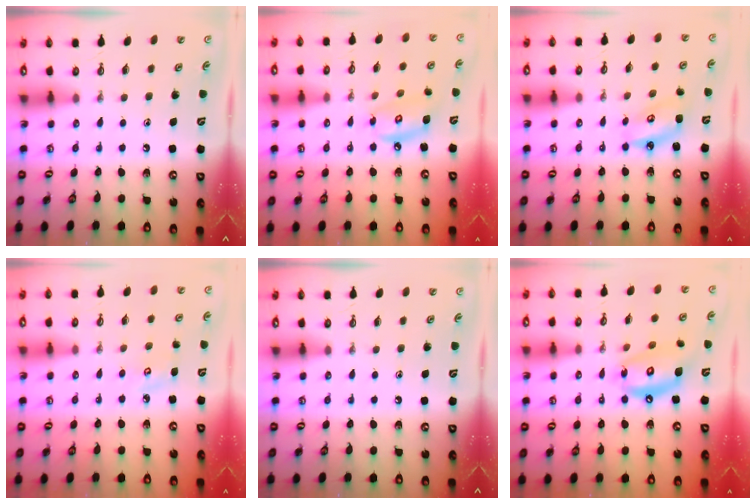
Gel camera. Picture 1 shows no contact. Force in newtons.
{"total": 8.8, "press": 8.8, "slide": 0.8}
{"total": 5.8, "press": 5.8, "slide": 0.4}
{"total": 4.4, "press": 4.4, "slide": 0.4}
{"total": 0.0}
{"total": 12.9, "press": 12.8, "slide": 1.3}